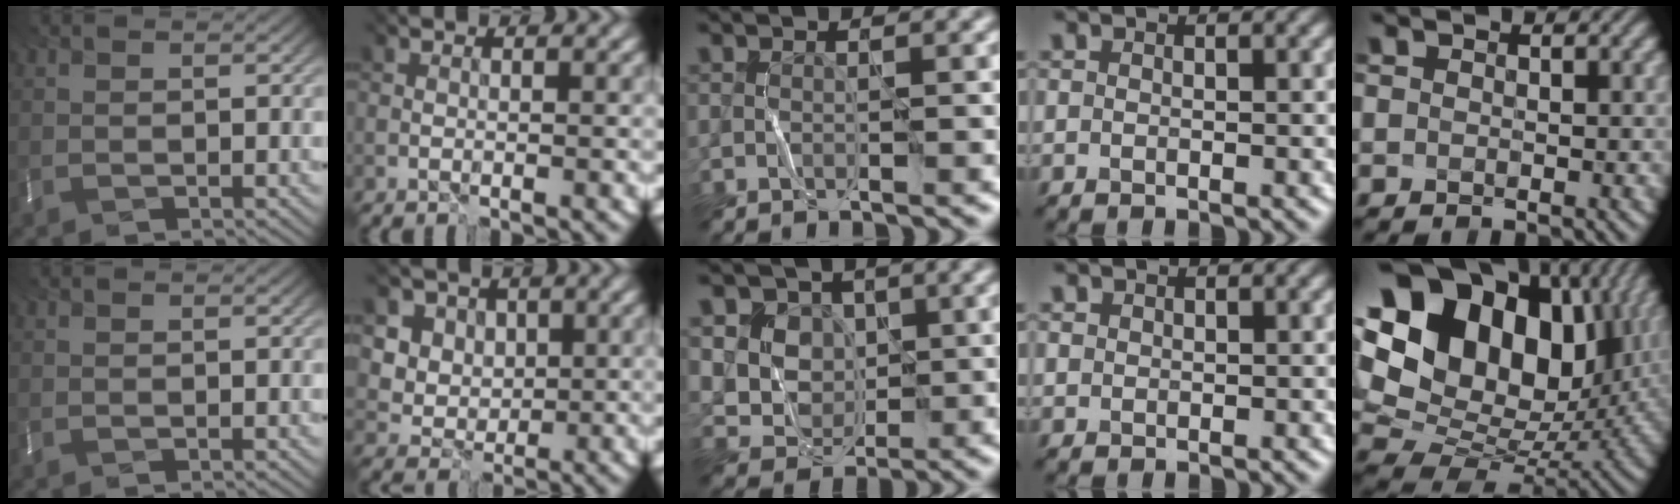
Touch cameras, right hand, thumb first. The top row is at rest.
{"index": {"total": 5.6, "force": [2.7, 4.7, 1.4], "torque": [-0.033, -0.002, 0.046]}, "middle": {"total": 4.9, "force": [2.1, 4.2, 1.2], "torque": [-0.040, 0.015, 0.039]}, "ring": {"total": 1.1, "force": [-0.1, -0.7, -0.9], "torque": [-0.007, -0.004, 0.010]}, "little": {"total": 22.7, "force": [8.7, 16.2, 13.3], "torque": [-0.335, 0.066, 0.169]}}